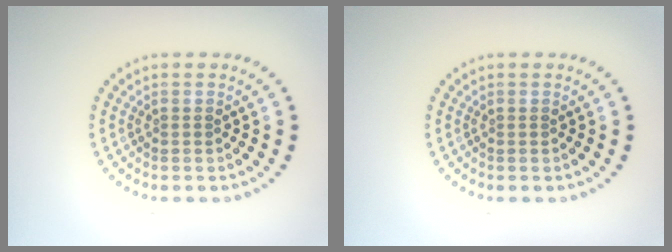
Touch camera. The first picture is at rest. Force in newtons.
{"total": 0.0}